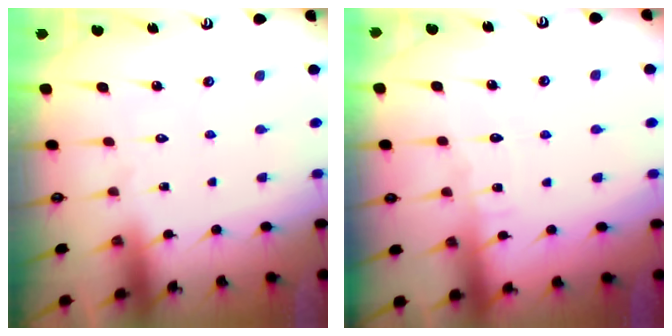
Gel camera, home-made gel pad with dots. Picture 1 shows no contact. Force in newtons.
{"total": 4.0, "press": 3.9, "slide": 0.3}